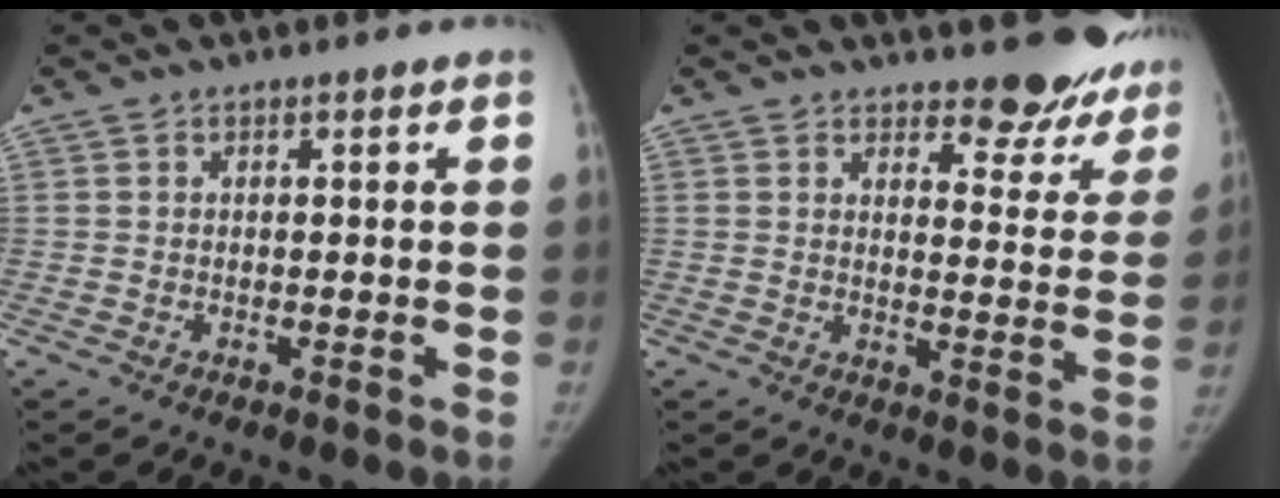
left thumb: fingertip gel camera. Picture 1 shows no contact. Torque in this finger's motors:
{"motor_torque": [0.95, -0.39, 0.78, -0.54, 0.09]}